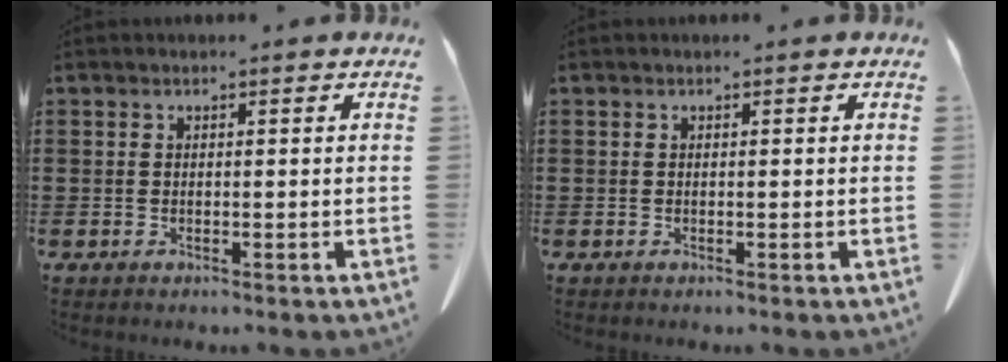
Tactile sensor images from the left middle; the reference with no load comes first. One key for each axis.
{"total": 0.0}